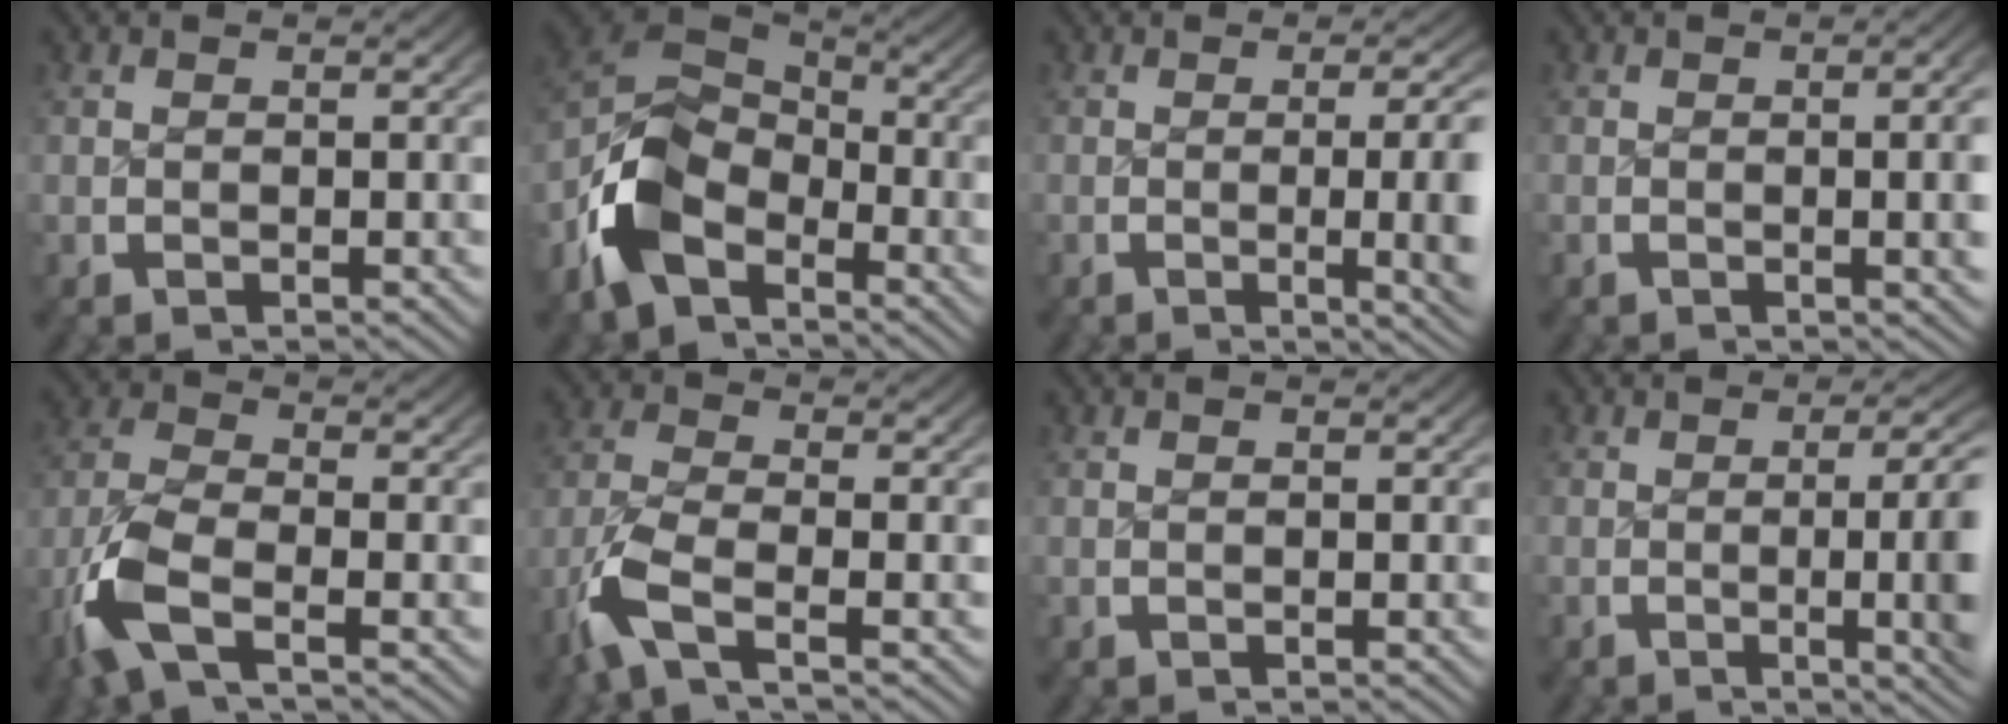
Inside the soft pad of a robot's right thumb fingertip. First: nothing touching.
{"total": 9.7, "force": [-2.0, 6.4, 7.0], "torque": [-0.142, -0.016, -0.030]}
{"total": 5.5, "force": [-1.2, 1.3, 5.2], "torque": [-0.067, -0.001, -0.020]}
{"total": 3.3, "force": [-0.4, 0.7, 3.2], "torque": [-0.031, 0.010, -0.013]}
{"total": 6.9, "force": [-2.7, 3.8, 5.0], "torque": [-0.120, -0.009, -0.050]}
{"total": 6.4, "force": [-3.0, 3.4, 4.6], "torque": [-0.118, -0.011, -0.054]}
{"total": 0.0}
{"total": 7.0, "force": [-1.1, 1.9, 6.6], "torque": [-0.089, 0.003, -0.021]}